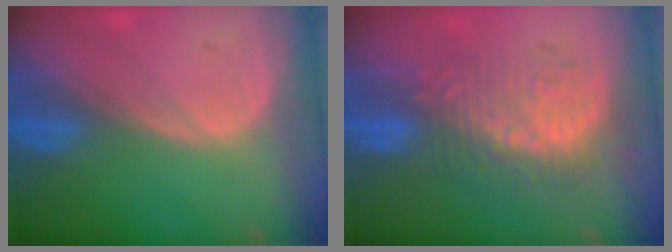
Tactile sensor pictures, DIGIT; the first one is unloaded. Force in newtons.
{"total": 9.3, "press": 8.4, "slide": 3.9}